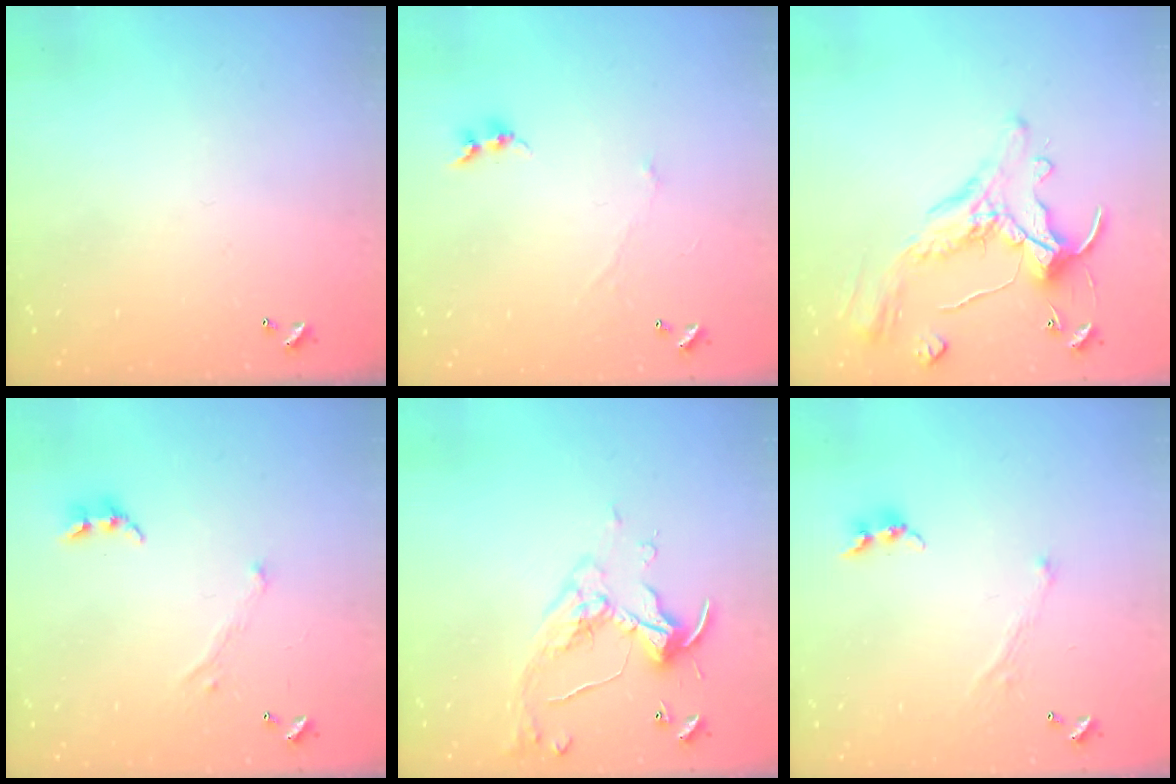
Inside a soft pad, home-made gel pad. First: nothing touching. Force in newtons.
{"total": 0.0}
{"total": 2.5, "press": 2.2, "slide": 1.2}
{"total": 1.7, "press": 1.6, "slide": 0.5}
{"total": 7.3, "press": 7.2, "slide": 1.4}
{"total": 1.3, "press": 1.2, "slide": 0.5}